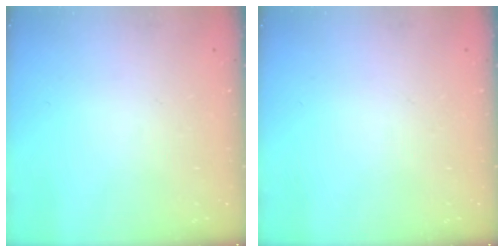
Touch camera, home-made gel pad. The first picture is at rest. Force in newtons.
{"total": 0.0}